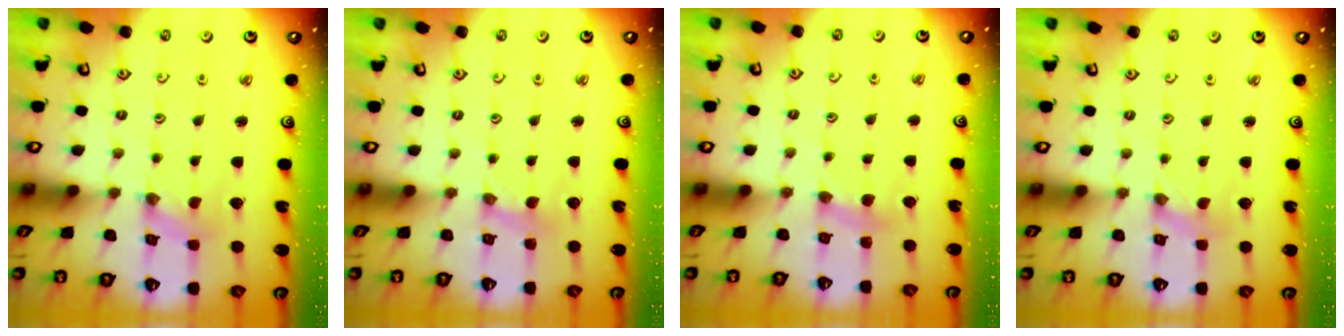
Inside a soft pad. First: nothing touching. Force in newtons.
{"total": 2.9, "press": 2.9, "slide": 0.4}
{"total": 4.2, "press": 4.1, "slide": 0.6}
{"total": 0.0}